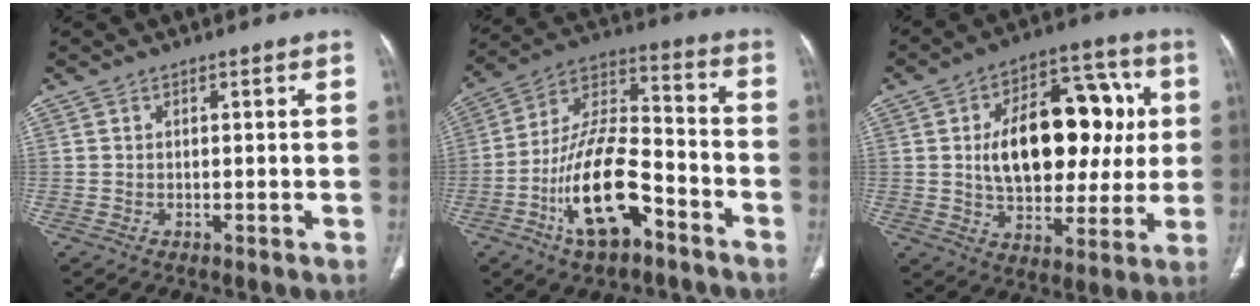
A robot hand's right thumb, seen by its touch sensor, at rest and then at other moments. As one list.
[{"total": 18.1, "force": [-8.3, 8.1, 13.8], "torque": [-0.245, 0.063, -0.149]}, {"total": 22.4, "force": [2.8, 13.4, 17.8], "torque": [-0.226, 0.020, 0.048]}]